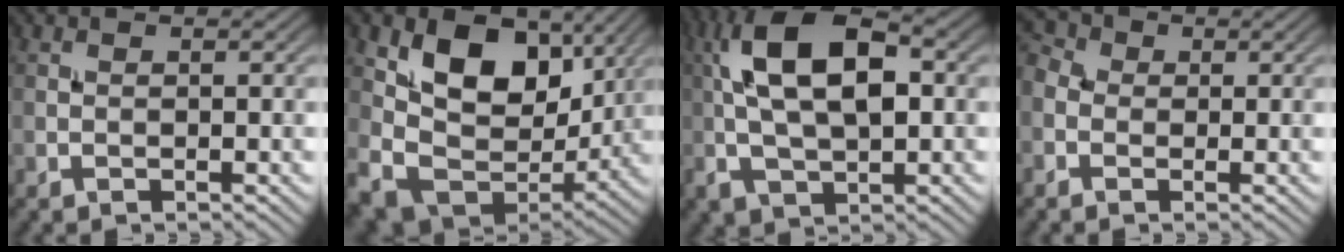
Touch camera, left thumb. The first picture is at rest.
{"total": 12.9, "force": [4.2, 8.5, 8.7], "torque": [-0.159, -0.019, 0.082]}
{"total": 12.8, "force": [1.4, 6.3, 11.0], "torque": [-0.213, 0.014, 0.020]}
{"total": 3.6, "force": [-0.5, 3.1, 1.7], "torque": [-0.049, 0.007, -0.016]}